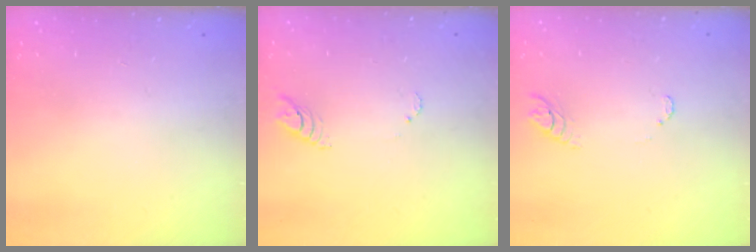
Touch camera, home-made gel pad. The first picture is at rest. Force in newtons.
{"total": 3.8, "press": 3.8, "slide": 0.2}
{"total": 3.7, "press": 3.7, "slide": 0.2}